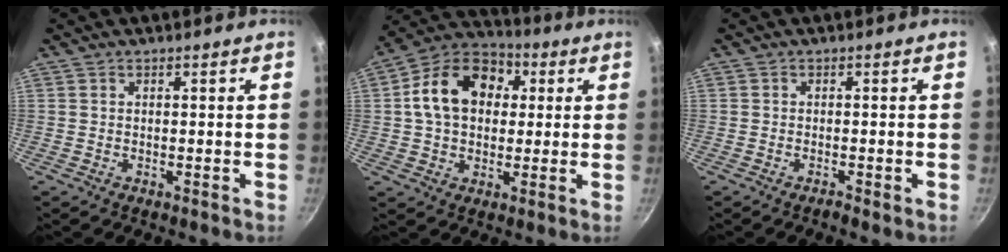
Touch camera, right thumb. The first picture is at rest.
{"total": 15.9, "force": [2.9, 11.8, 10.2], "torque": [-0.145, 0.028, 0.032]}
{"total": 1.2, "force": [-0.8, 0.3, 0.9], "torque": [-0.024, 0.005, -0.016]}